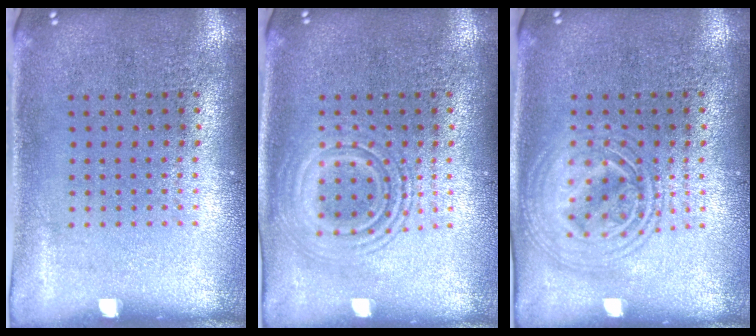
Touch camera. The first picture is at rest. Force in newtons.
{"total": 2.5, "press": 2.5, "slide": 0.4}
{"total": 2.6, "press": 2.6, "slide": 0.3}